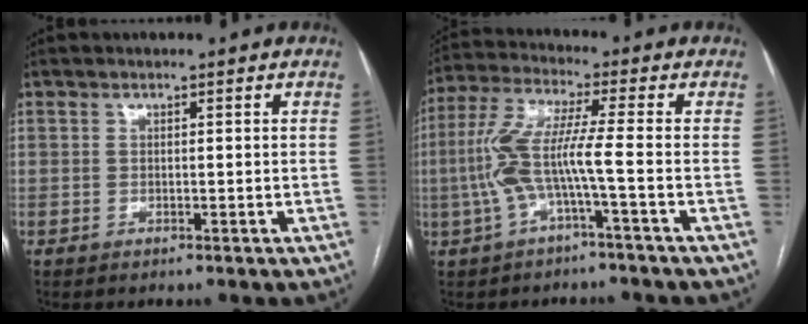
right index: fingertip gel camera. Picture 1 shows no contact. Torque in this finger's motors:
{"motor_torque": [1.50, -0.44, 0.77, 0.21]}